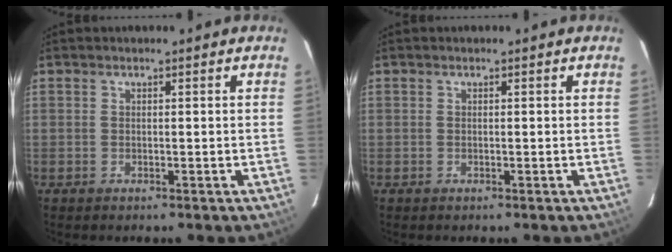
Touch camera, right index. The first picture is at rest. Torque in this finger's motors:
{"motor_torque": [0.05, 0.09, 0.02, 0.01]}